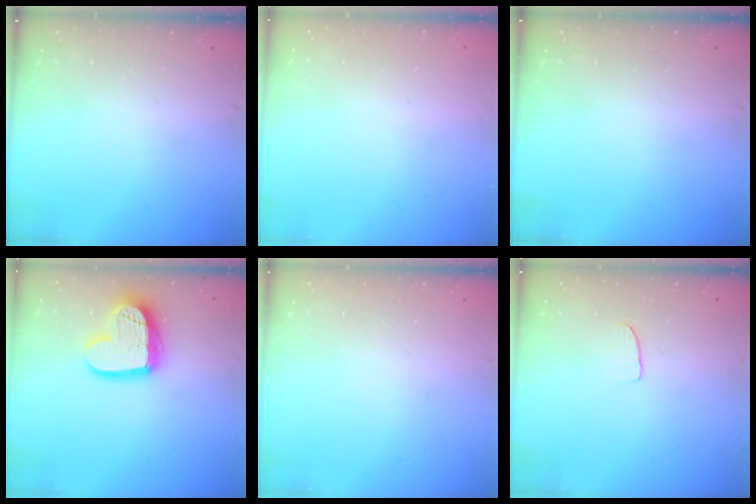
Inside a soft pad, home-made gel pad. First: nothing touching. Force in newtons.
{"total": 0.0}
{"total": 0.0}
{"total": 15.5, "press": 15.4, "slide": 1.1}
{"total": 0.5, "press": 0.5, "slide": 0.1}
{"total": 3.1, "press": 3.1, "slide": 0.2}